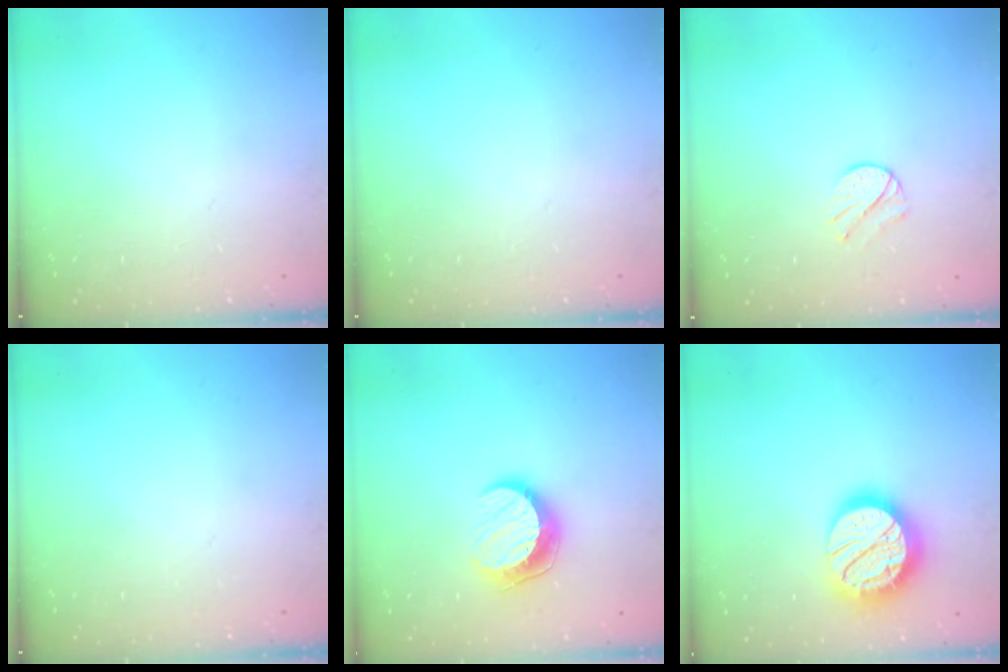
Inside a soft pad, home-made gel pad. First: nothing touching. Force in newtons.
{"total": 0.0}
{"total": 5.0, "press": 5.0, "slide": 0.5}
{"total": 0.0}
{"total": 10.3, "press": 10.3, "slide": 0.8}
{"total": 19.6, "press": 19.6, "slide": 1.3}